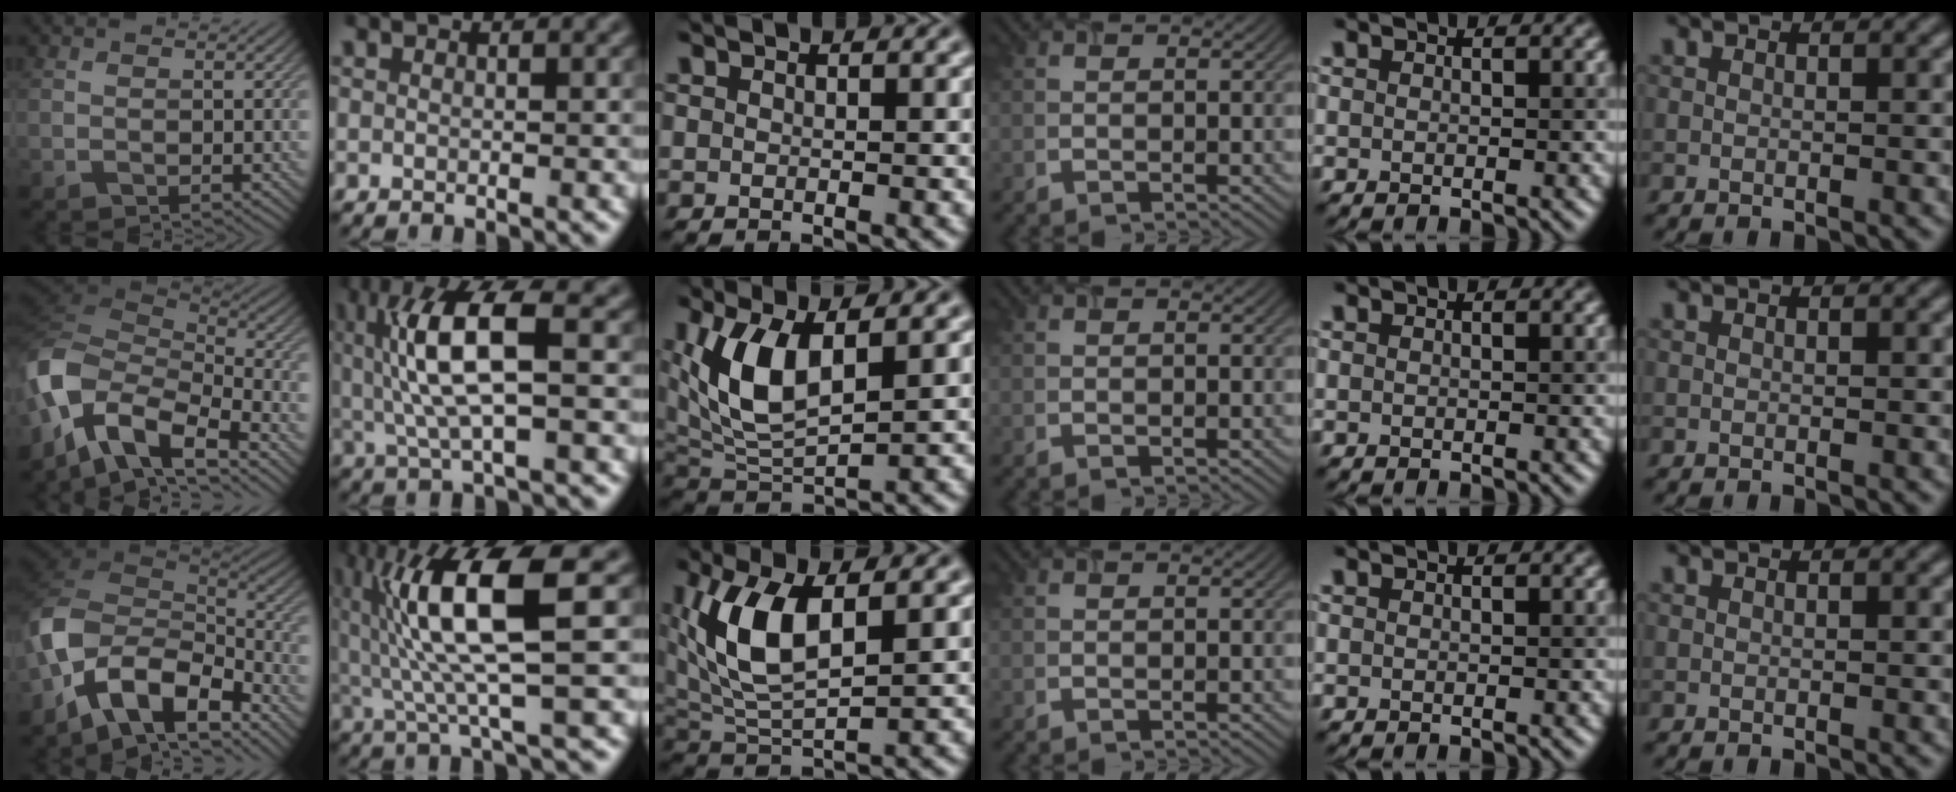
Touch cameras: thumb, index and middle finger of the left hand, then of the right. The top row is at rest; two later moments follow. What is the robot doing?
{"motion": "lift_and_place", "object": "timer"}